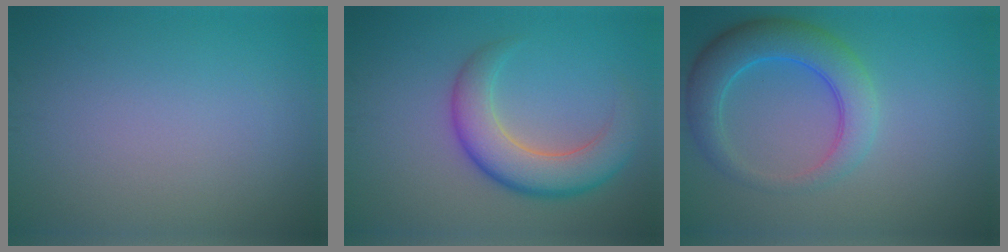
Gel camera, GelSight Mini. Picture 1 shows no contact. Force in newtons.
{"total": 6.0, "press": 6.0, "slide": 0.3}
{"total": 5.6, "press": 5.6, "slide": 0.2}